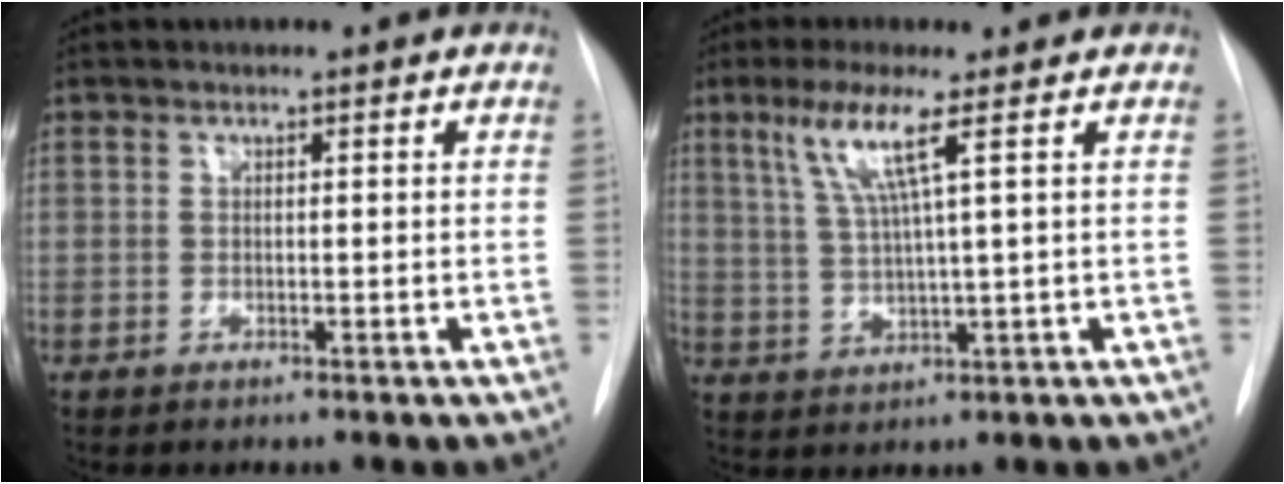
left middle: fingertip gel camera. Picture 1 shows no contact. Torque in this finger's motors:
{"motor_torque": [0.19, -0.18, 0.20, 0.12]}